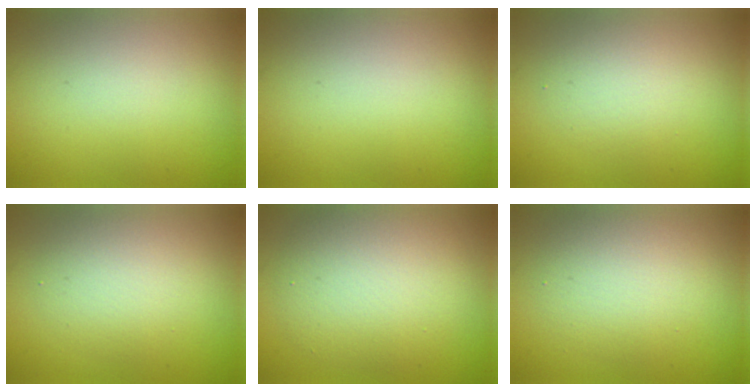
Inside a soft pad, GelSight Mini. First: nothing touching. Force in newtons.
{"total": 0.0}
{"total": 2.4, "press": 2.4, "slide": 0.2}
{"total": 3.2, "press": 3.2, "slide": 0.3}
{"total": 6.1, "press": 6.1, "slide": 0.4}
{"total": 3.8, "press": 3.8, "slide": 0.2}